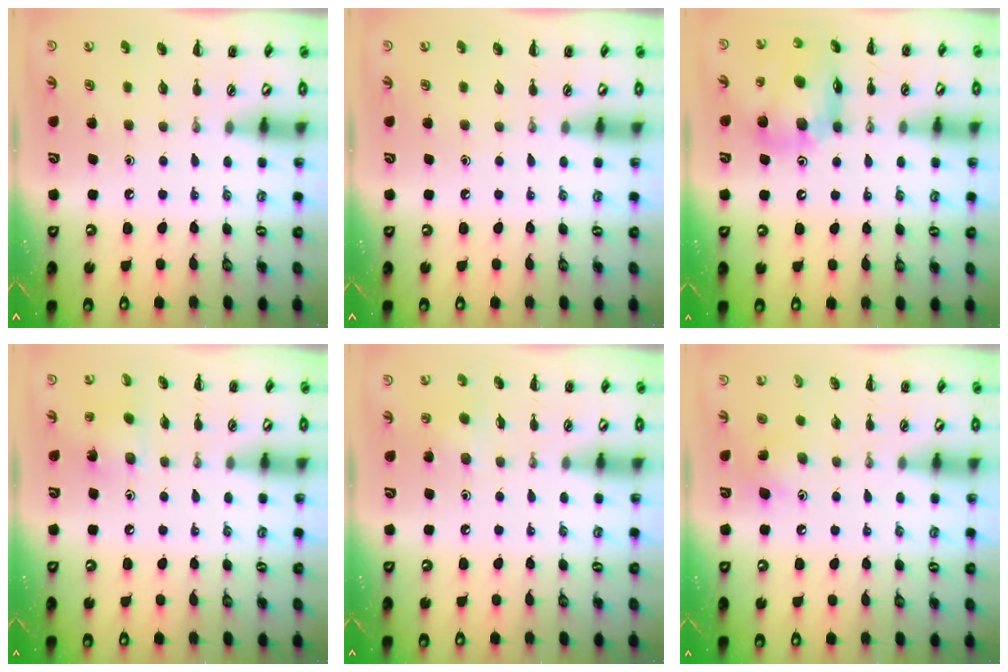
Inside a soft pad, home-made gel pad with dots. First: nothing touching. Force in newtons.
{"total": 0.0}
{"total": 15.5, "press": 14.8, "slide": 4.4}
{"total": 2.9, "press": 2.8, "slide": 0.5}
{"total": 2.5, "press": 2.4, "slide": 0.8}
{"total": 5.3, "press": 4.9, "slide": 2.0}